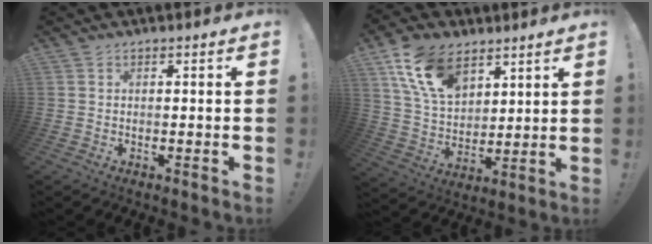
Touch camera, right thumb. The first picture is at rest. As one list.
[{"total": 16.0, "force": [8.9, 9.9, 8.9], "torque": [-0.161, -0.033, 0.172]}]